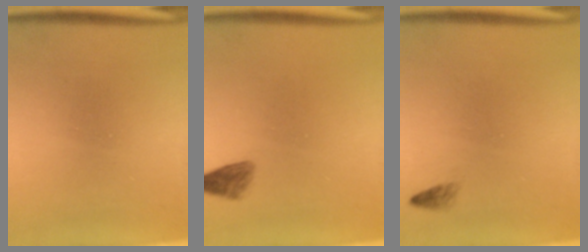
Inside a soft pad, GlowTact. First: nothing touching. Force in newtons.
{"total": 1.9}
{"total": 0.8}